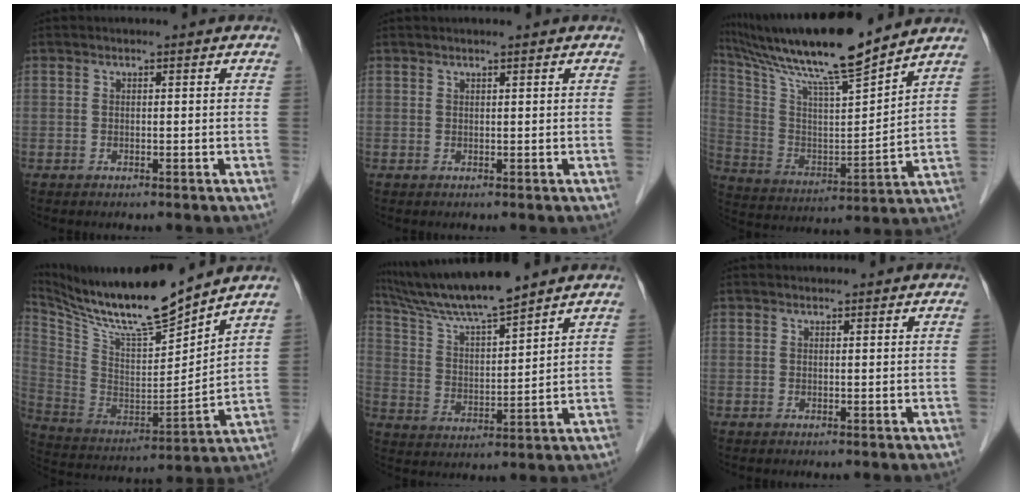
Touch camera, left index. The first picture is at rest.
{"total": 0.8, "force": [0.7, -0.2, 0.5], "torque": [-0.009, 0.005, 0.014]}
{"total": 18.8, "force": [16.0, 0.2, 9.9], "torque": [-0.183, 0.003, 0.280]}
{"total": 17.0, "force": [15.2, 0.8, 7.6], "torque": [-0.156, -0.014, 0.283]}
{"total": 11.6, "force": [10.3, -0.6, 5.3], "torque": [-0.104, 0.010, 0.194]}
{"total": 1.3, "force": [1.3, 0.2, 0.2], "torque": [-0.008, 0.012, 0.020]}